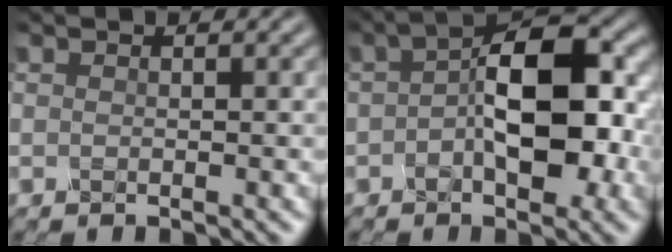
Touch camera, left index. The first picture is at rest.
{"total": 9.1, "force": [-0.9, 4.3, 8.0], "torque": [-0.120, 0.014, -0.025]}